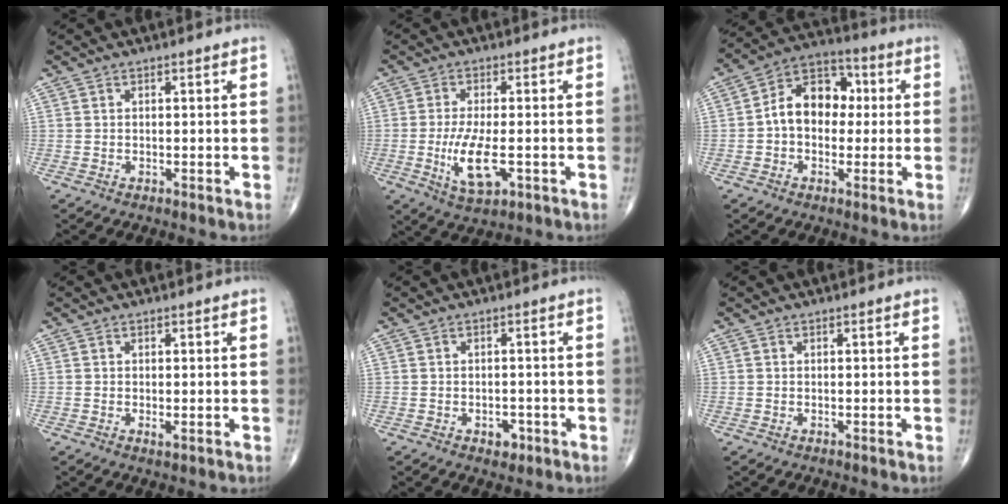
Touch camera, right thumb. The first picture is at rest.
{"total": 8.4, "force": [-2.0, 3.1, 7.5], "torque": [-0.143, -0.010, -0.029]}
{"total": 11.7, "force": [0.3, 8.5, 8.1], "torque": [-0.102, 0.034, -0.008]}
{"total": 1.0, "force": [-0.2, 0.4, 0.9], "torque": [-0.018, -0.005, -0.003]}
{"total": 2.4, "force": [-1.1, 1.7, 1.3], "torque": [-0.003, 0.005, -0.011]}
{"total": 0.0}